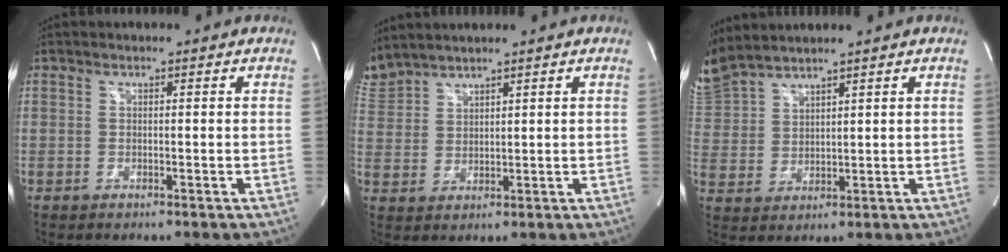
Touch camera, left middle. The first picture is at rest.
{"total": 5.9, "force": [5.7, 1.0, 1.0], "torque": [-0.042, 0.017, 0.125]}
{"total": 8.8, "force": [8.3, 1.1, 2.7], "torque": [-0.082, 0.014, 0.183]}